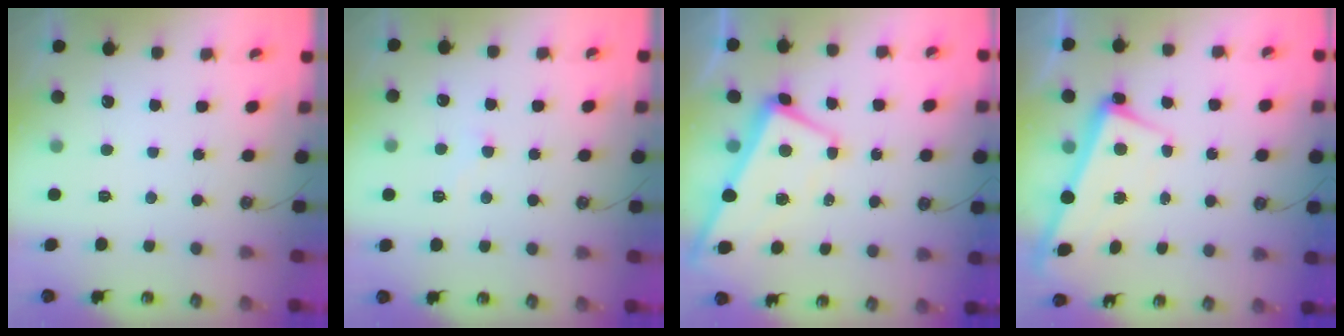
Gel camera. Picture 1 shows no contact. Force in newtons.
{"total": 2.7, "press": 2.7, "slide": 0.5}
{"total": 1.0, "press": 0.5, "slide": 0.9}
{"total": 2.2, "press": 2.2, "slide": 0.5}